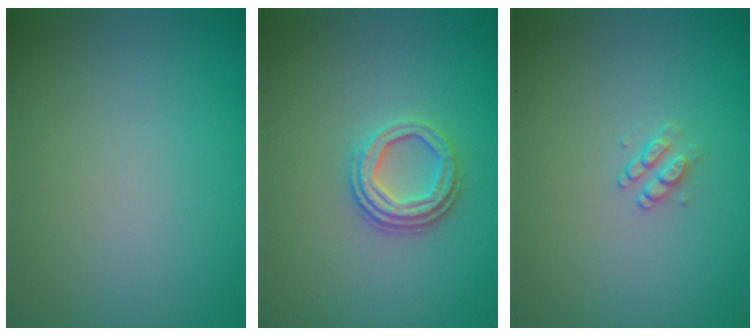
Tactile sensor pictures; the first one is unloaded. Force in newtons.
{"total": 3.1, "press": 2.6, "slide": 1.6}
{"total": 1.1, "press": 0.8, "slide": 0.7}